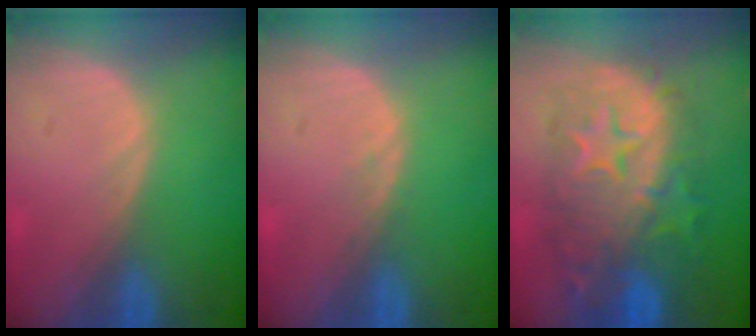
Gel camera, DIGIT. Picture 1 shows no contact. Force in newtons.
{"total": 0.6, "press": 0.6, "slide": 0.1}
{"total": 11.5, "press": 11.5, "slide": 0.9}